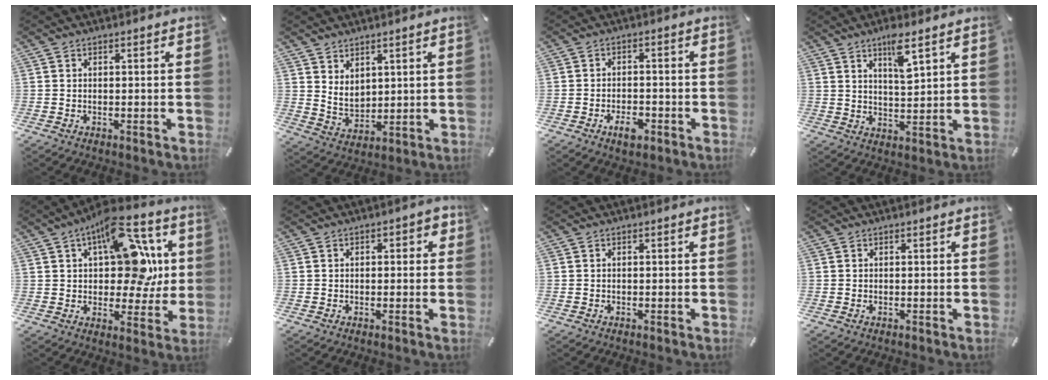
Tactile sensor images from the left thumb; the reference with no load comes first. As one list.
[{"total": 5.6, "force": [3.6, 4.0, 1.6], "torque": [-0.030, -0.021, 0.067]}, {"total": 4.8, "force": [-2.7, 2.6, 2.9], "torque": [-0.051, 0.013, -0.048]}, {"total": 7.4, "force": [4.9, 1.9, 5.2], "torque": [-0.083, -0.026, 0.079]}, {"total": 18.2, "force": [5.7, 10.2, 13.9], "torque": [-0.194, -0.025, 0.096]}, {"total": 2.1, "force": [-0.2, 1.3, 1.6], "torque": [-0.022, 0.005, -0.007]}, {"total": 0.0}, {"total": 0.0}]